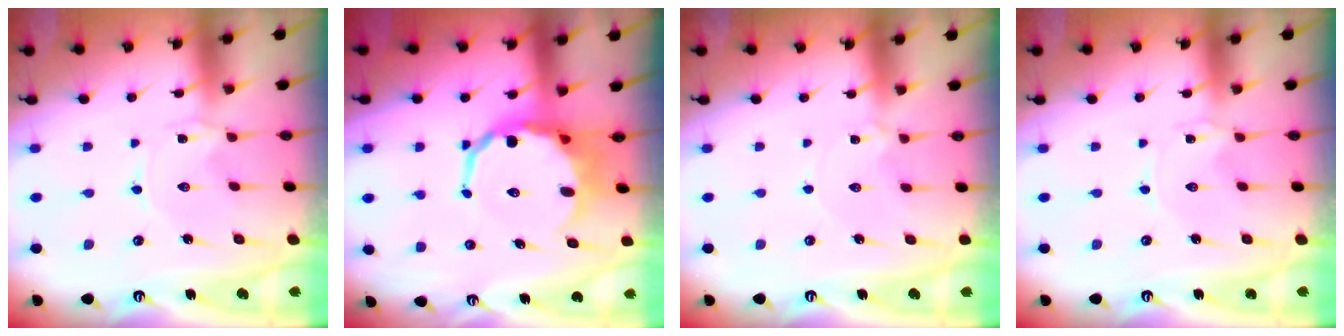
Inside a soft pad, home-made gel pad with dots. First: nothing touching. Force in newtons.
{"total": 9.3, "press": 9.0, "slide": 2.3}
{"total": 1.1, "press": 1.0, "slide": 0.4}
{"total": 0.0}